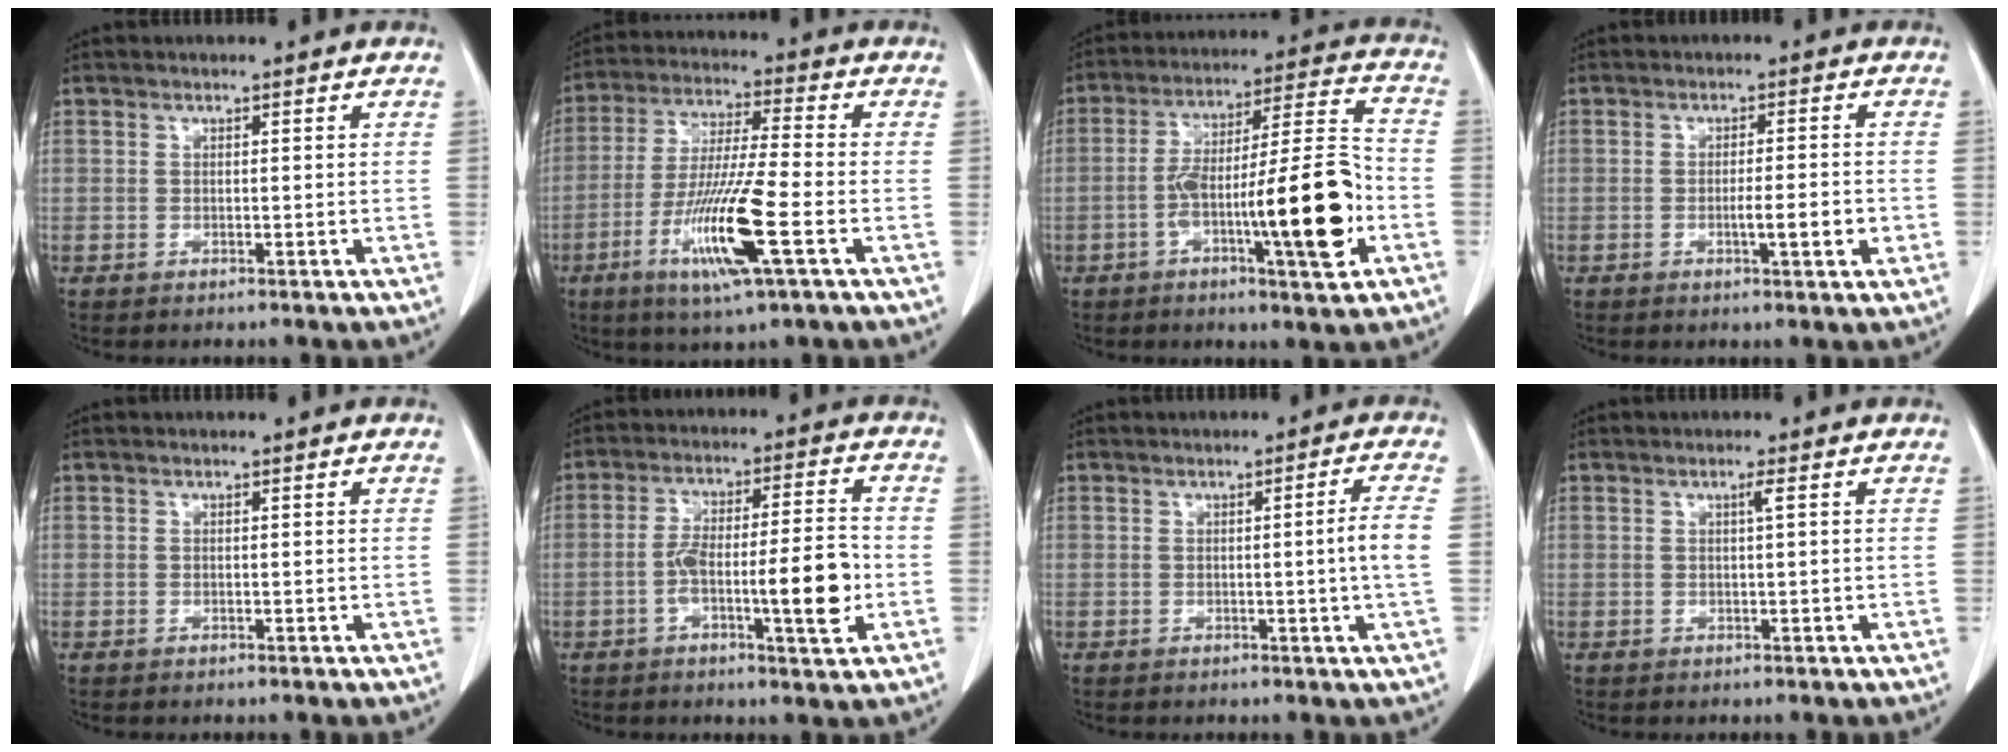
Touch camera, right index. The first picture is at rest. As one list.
[{"total": 13.6, "force": [-5.0, 0.2, 12.7], "torque": [-0.252, -0.024, -0.094]}, {"total": 17.4, "force": [-5.3, 1.7, 16.5], "torque": [-0.260, 0.014, -0.078]}, {"total": 4.2, "force": [-1.2, 0.3, 4.0], "torque": [-0.064, -0.003, -0.016]}, {"total": 0.0}, {"total": 11.1, "force": [-2.9, 1.4, 10.6], "torque": [-0.178, 0.012, -0.045]}, {"total": 4.0, "force": [-0.3, -1.3, 3.8], "torque": [-0.055, -0.005, -0.005]}, {"total": 0.9, "force": [0.3, -0.2, 0.8], "torque": [-0.019, 0.000, 0.006]}]